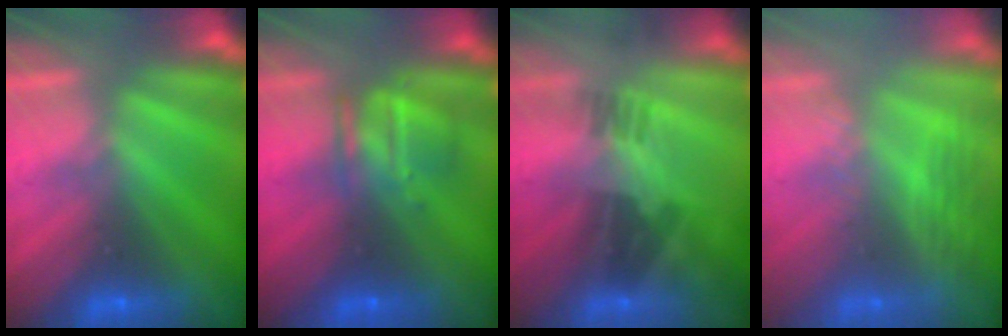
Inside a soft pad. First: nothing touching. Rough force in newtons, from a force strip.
{"total": 3.7}
{"total": 2.2}
{"total": 2.7}